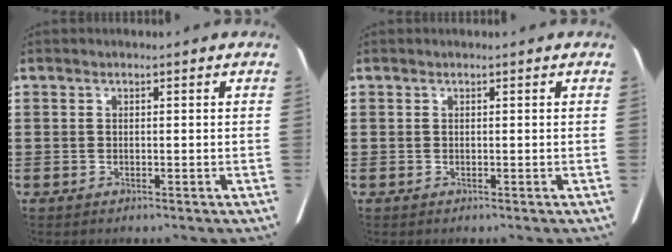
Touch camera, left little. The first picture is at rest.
{"total": 0.0}